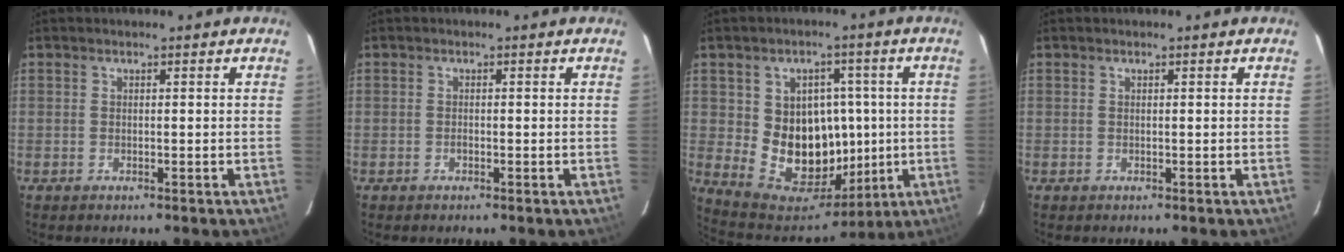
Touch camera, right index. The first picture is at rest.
{"total": 0.5, "force": [-0.3, 0.4, 0.2], "torque": [-0.003, 0.001, -0.006]}
{"total": 14.9, "force": [0.0, 12.9, 7.3], "torque": [-0.148, 0.010, 0.024]}
{"total": 0.0}